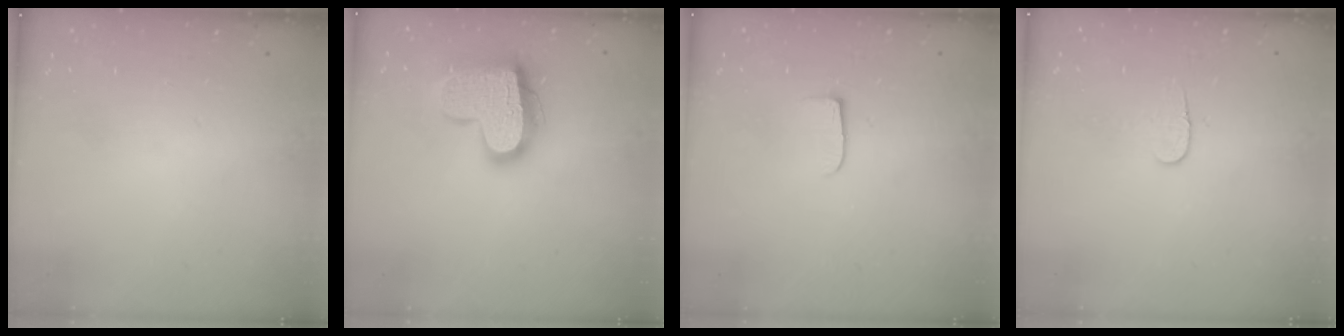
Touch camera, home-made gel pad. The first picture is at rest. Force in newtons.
{"total": 18.0, "press": 17.9, "slide": 1.6}
{"total": 5.6, "press": 5.5, "slide": 0.7}
{"total": 4.5, "press": 4.5, "slide": 0.5}